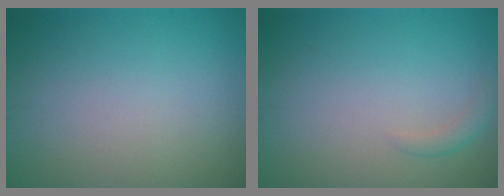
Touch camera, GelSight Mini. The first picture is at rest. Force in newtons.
{"total": 1.0, "press": 1.0, "slide": 0.0}